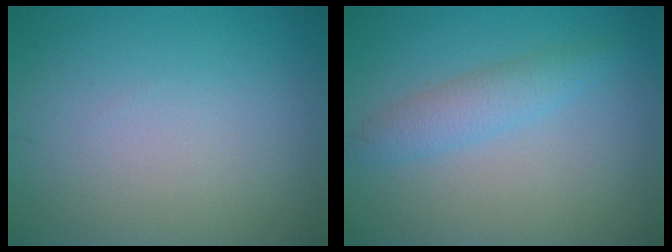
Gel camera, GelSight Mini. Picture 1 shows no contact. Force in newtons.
{"total": 2.5, "press": 2.5, "slide": 0.1}